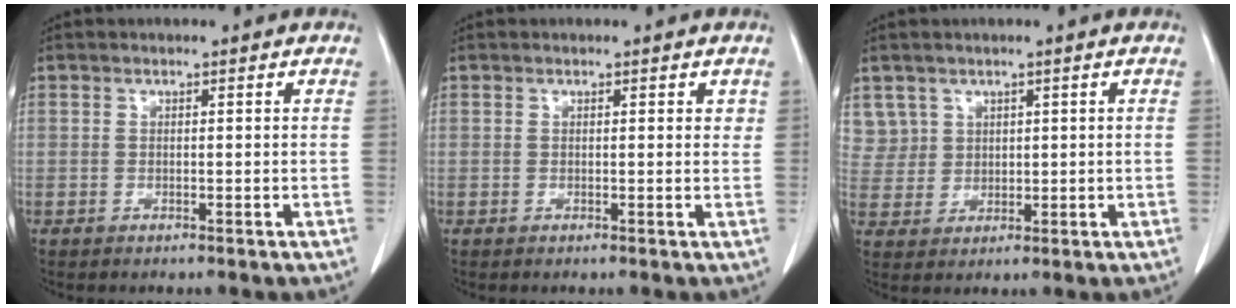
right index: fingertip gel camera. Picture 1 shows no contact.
{"total": 1.0, "force": [0.5, 0.5, 0.7], "torque": [-0.005, 0.000, 0.004]}
{"total": 4.8, "force": [2.6, 4.0, -0.3], "torque": [0.016, 0.006, 0.056]}